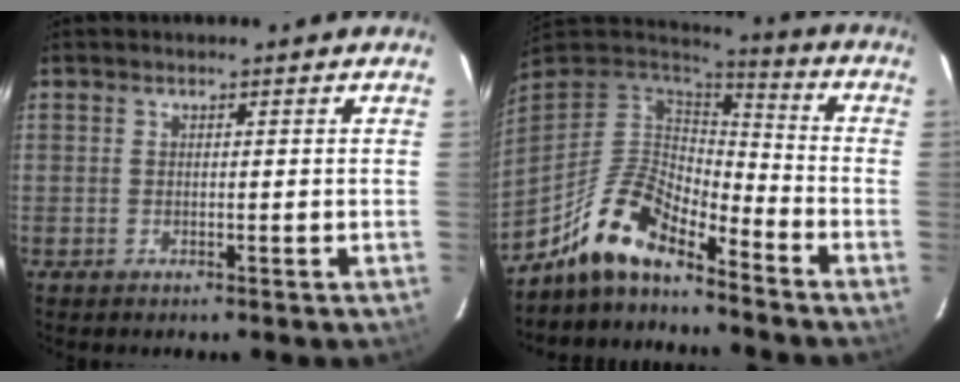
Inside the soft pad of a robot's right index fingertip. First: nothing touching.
{"total": 13.3, "force": [-10.5, 4.0, 7.1], "torque": [-0.148, 0.003, -0.205]}